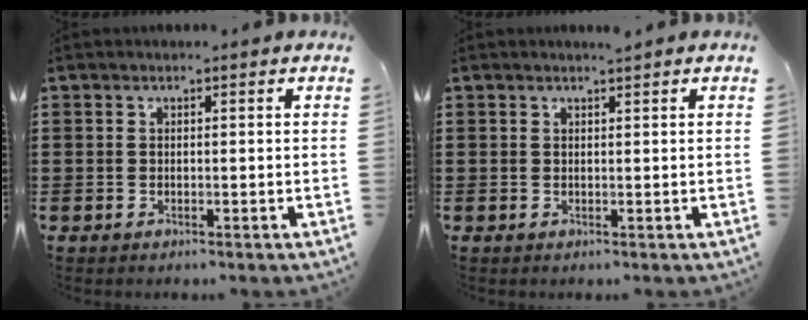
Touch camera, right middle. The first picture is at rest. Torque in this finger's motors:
{"motor_torque": [0.00, 0.00, 0.00, 0.00]}